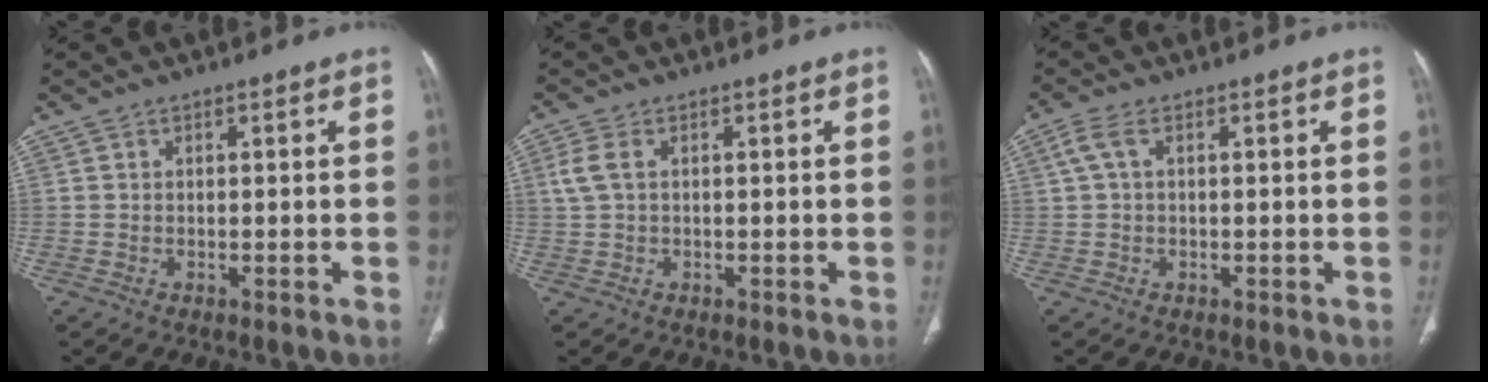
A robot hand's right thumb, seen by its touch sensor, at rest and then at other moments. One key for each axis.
{"total": 3.2, "fx": 0.9, "fy": 1.7, "fz": 2.6, "tx": -0.080, "ty": 0.011, "tz": 0.021}
{"total": 3.0, "fx": 0.8, "fy": 1.3, "fz": 2.6, "tx": -0.072, "ty": 0.013, "tz": 0.017}